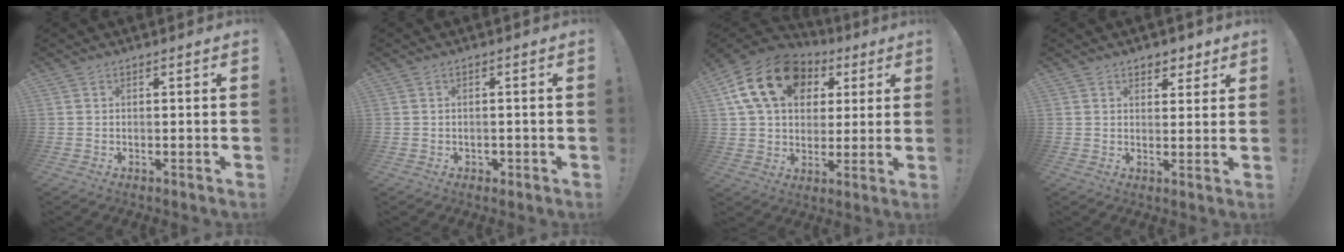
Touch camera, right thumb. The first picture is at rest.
{"total": 1.4, "force": [-0.5, 1.3, 0.4], "torque": [0.003, -0.004, -0.010]}
{"total": 20.0, "force": [7.5, 14.2, 11.9], "torque": [-0.186, -0.014, 0.144]}
{"total": 4.5, "force": [3.1, 3.1, 1.0], "torque": [0.005, -0.019, 0.054]}